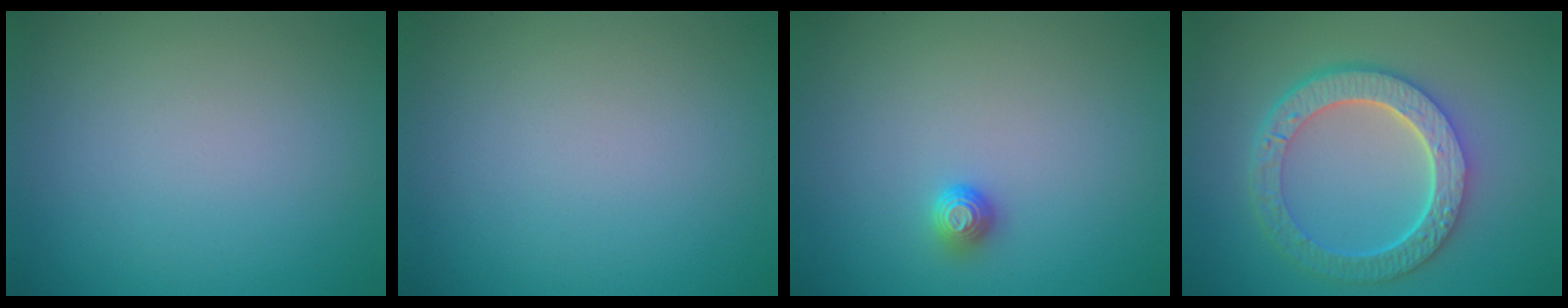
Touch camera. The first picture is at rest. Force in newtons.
{"total": 0.0}
{"total": 1.2, "press": 1.1, "slide": 0.4}
{"total": 6.4, "press": 4.9, "slide": 4.1}